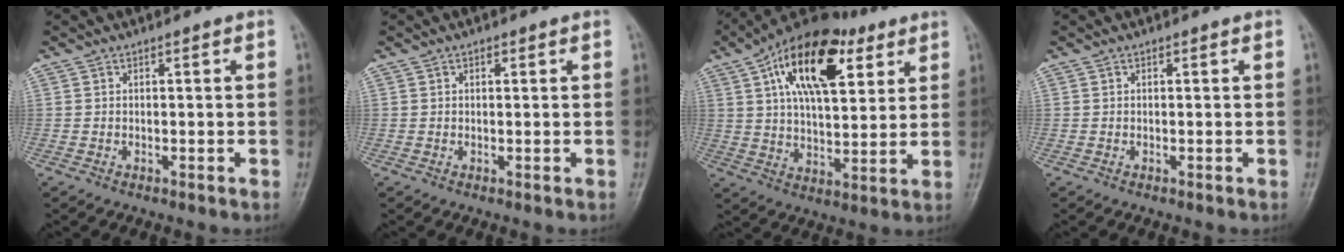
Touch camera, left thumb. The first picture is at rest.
{"total": 0.8, "force": [0.4, 0.5, 0.5], "torque": [-0.008, -0.001, 0.005]}
{"total": 20.1, "force": [8.6, 9.8, 15.4], "torque": [-0.222, -0.010, 0.137]}
{"total": 0.0}